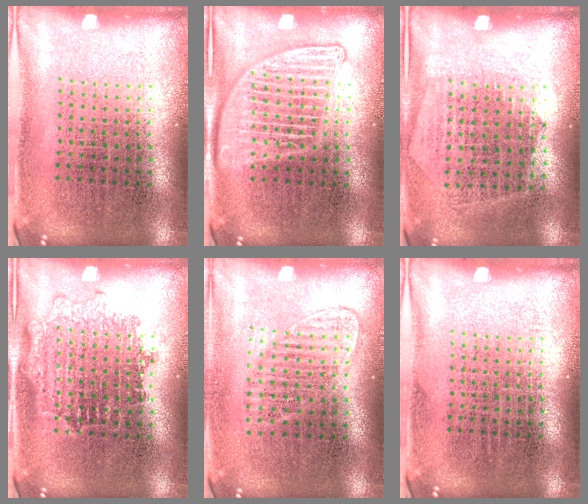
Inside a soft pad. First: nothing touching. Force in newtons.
{"total": 2.3, "press": 2.3, "slide": 0.2}
{"total": 1.4, "press": 1.2, "slide": 0.6}
{"total": 1.1, "press": 1.1, "slide": 0.1}
{"total": 1.2, "press": 1.1, "slide": 0.6}
{"total": 0.0}